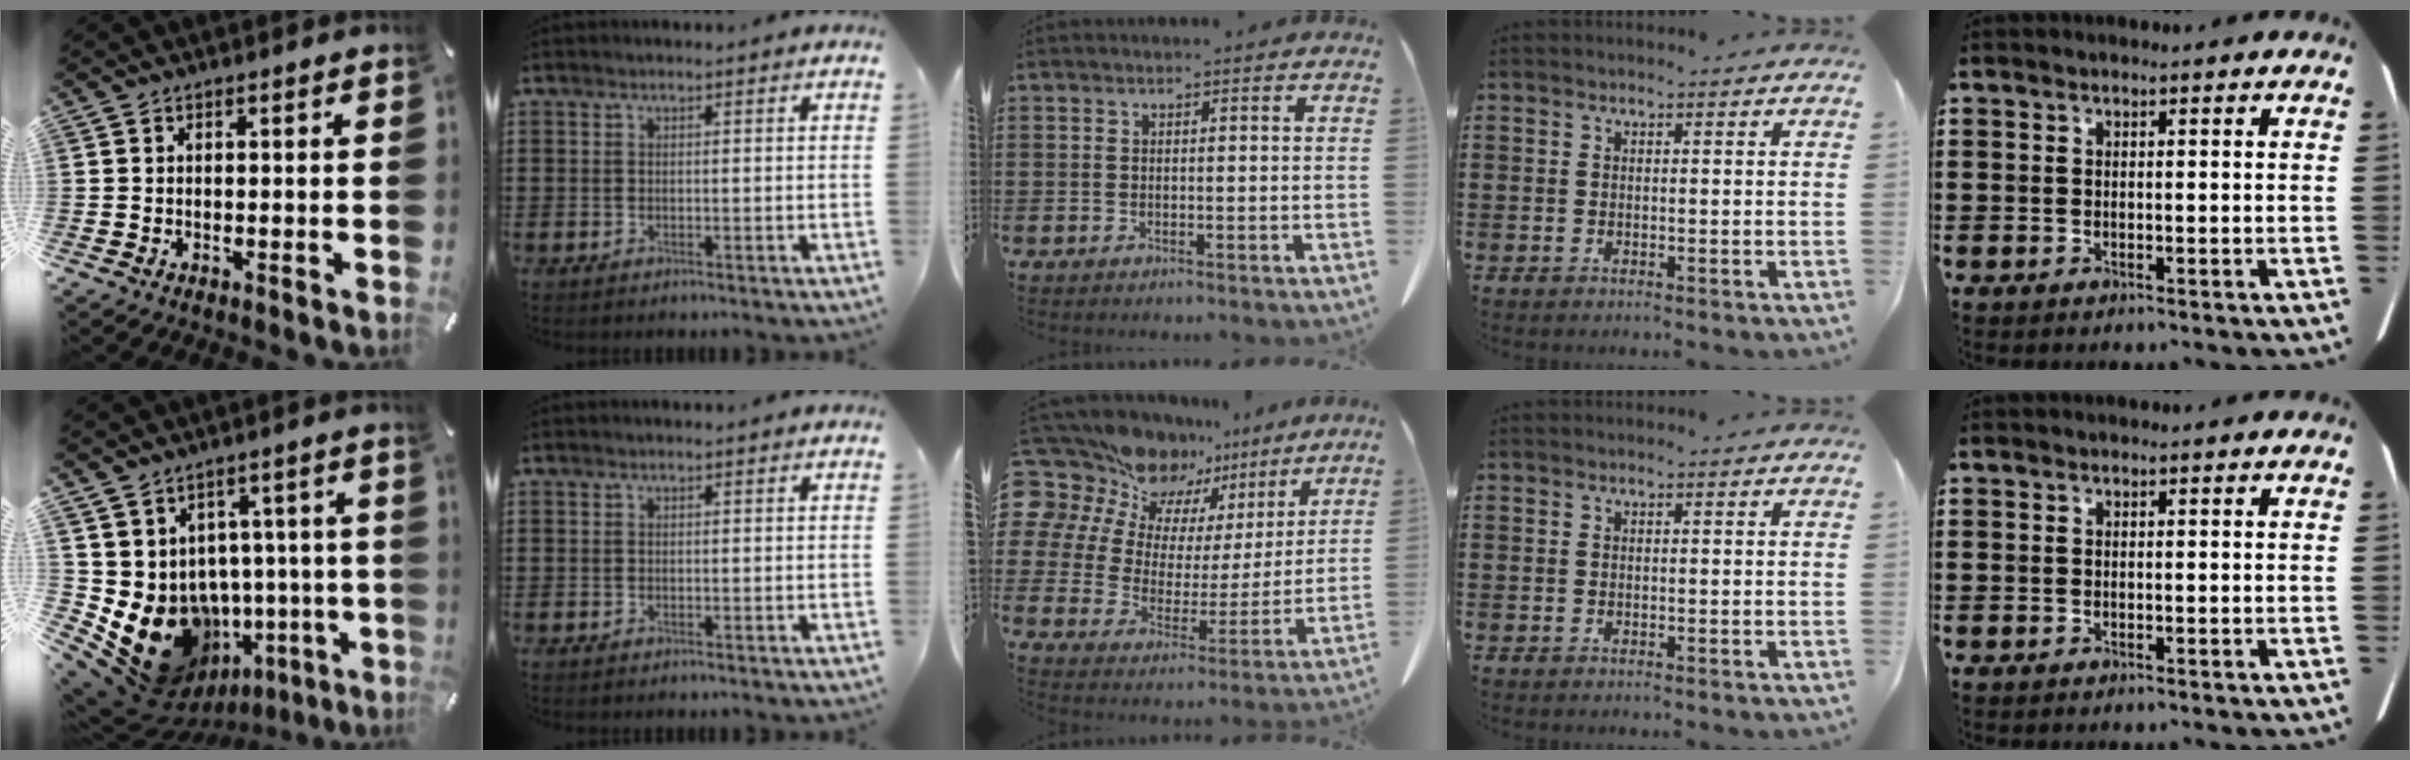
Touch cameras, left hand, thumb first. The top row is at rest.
{"thumb": {"total": 16.1, "force": [-4.8, 12.5, 9.0], "torque": [-0.167, 0.002, -0.058]}, "middle": {"total": 11.8, "force": [9.4, 6.8, 2.2], "torque": [-0.104, -0.066, 0.176]}}